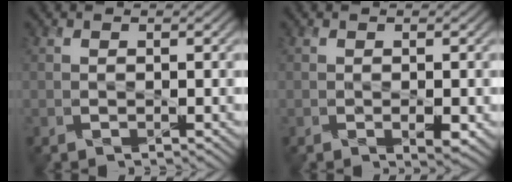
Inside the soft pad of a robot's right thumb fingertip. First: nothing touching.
{"total": 1.8, "force": [-0.5, 0.7, 1.5], "torque": [-0.026, -0.009, -0.003]}